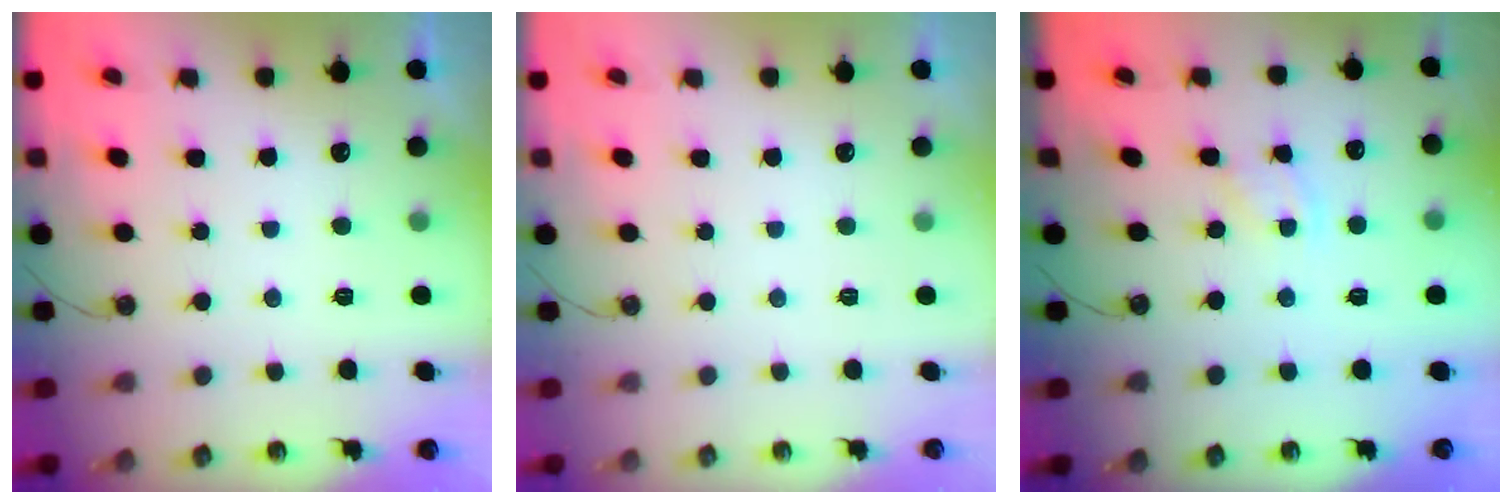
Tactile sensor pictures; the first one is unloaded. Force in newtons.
{"total": 0.0}
{"total": 3.7, "press": 3.7, "slide": 0.3}